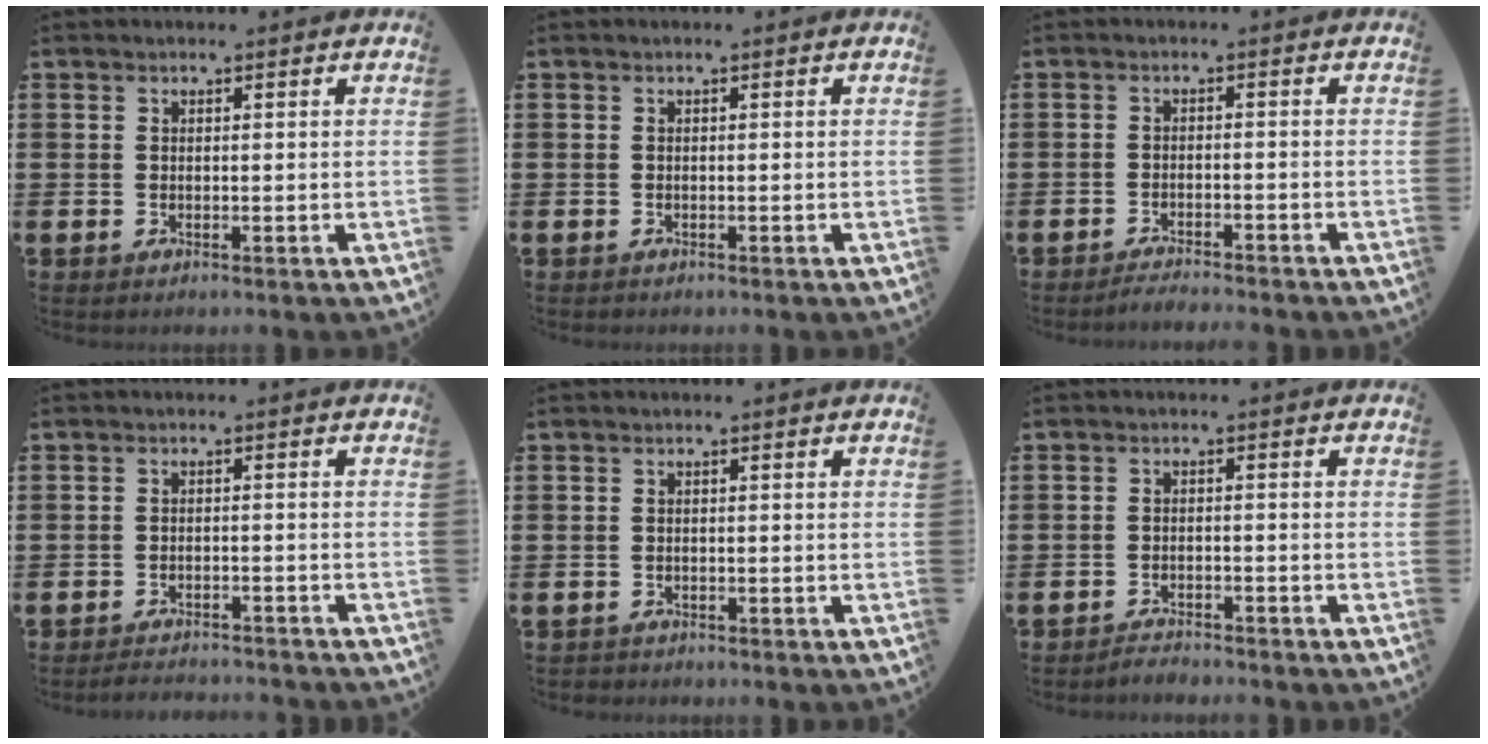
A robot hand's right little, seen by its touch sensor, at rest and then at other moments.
{"total": 0.0}
{"total": 1.7, "force": [-1.7, -0.1, 0.1], "torque": [-0.004, 0.005, -0.035]}
{"total": 2.0, "force": [-2.0, -0.1, 0.0], "torque": [-0.004, 0.003, -0.042]}
{"total": 0.5, "force": [-0.5, 0.2, -0.1], "torque": [-0.001, 0.001, -0.011]}
{"total": 1.8, "force": [-1.8, 0.0, -0.2], "torque": [-0.003, 0.005, -0.039]}